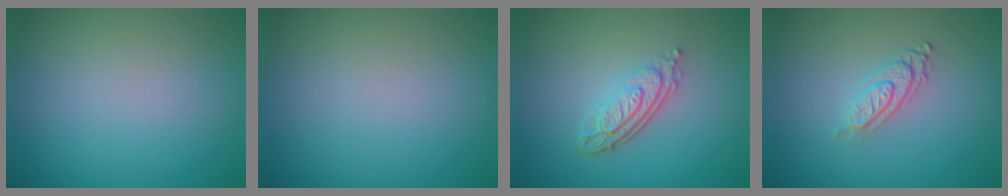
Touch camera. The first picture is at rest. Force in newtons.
{"total": 0.0}
{"total": 4.3, "press": 3.0, "slide": 3.1}
{"total": 2.9, "press": 1.9, "slide": 2.1}